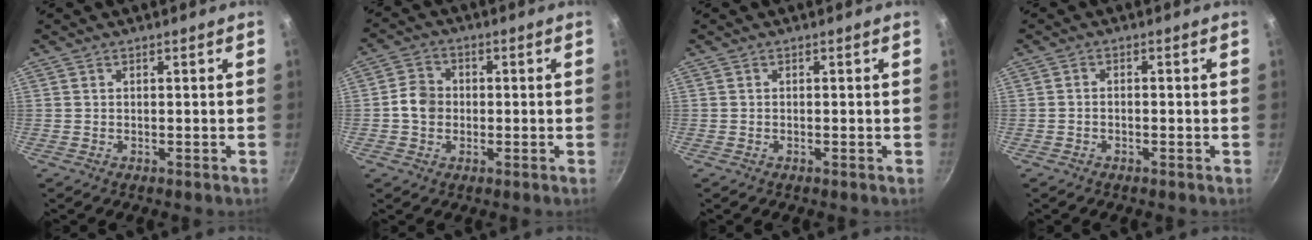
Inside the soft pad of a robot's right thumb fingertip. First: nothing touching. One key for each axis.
{"total": 5.3, "fx": -0.6, "fy": 4.5, "fz": 2.6, "tx": -0.029, "ty": 0.013, "tz": -0.021}
{"total": 0.0}
{"total": 1.1, "fx": -0.7, "fy": 0.5, "fz": 0.7, "tx": -0.013, "ty": 0.010, "tz": -0.015}